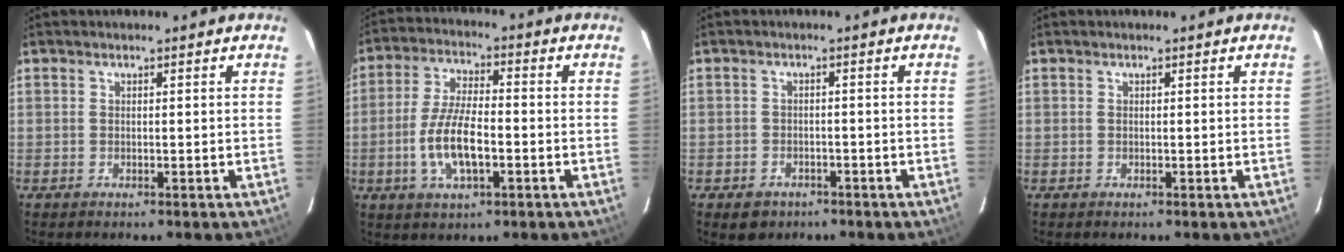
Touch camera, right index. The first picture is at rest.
{"total": 10.2, "force": [-2.9, 3.6, 9.0], "torque": [-0.183, 0.000, -0.054]}
{"total": 4.3, "force": [-2.6, 3.2, 1.0], "torque": [-0.031, 0.005, -0.034]}
{"total": 0.0}